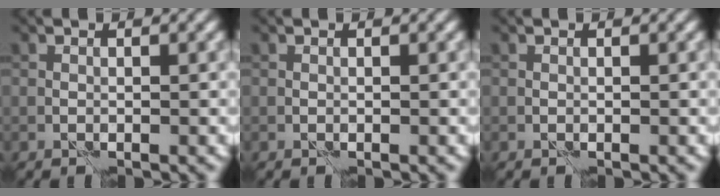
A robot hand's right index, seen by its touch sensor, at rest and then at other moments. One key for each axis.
{"total": 0.0}
{"total": 0.0}